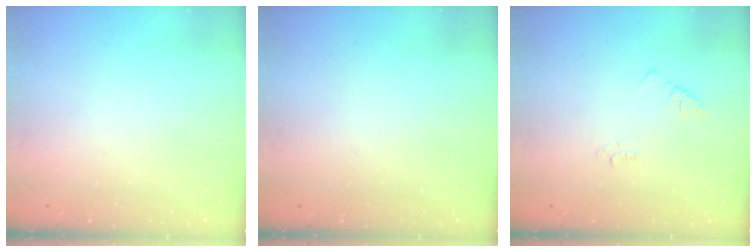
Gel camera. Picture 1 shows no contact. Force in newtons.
{"total": 2.8, "press": 2.8, "slide": 0.4}
{"total": 2.1, "press": 2.1, "slide": 0.4}